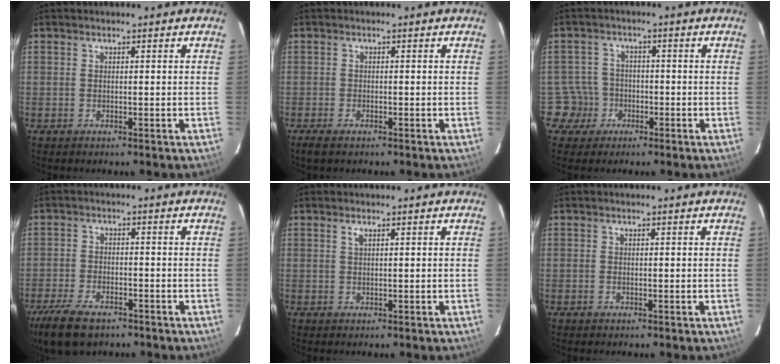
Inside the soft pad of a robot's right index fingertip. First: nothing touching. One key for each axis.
{"total": 2.9, "fx": -2.1, "fy": 1.0, "fz": 1.7, "tx": -0.039, "ty": -0.009, "tz": -0.041}
{"total": 4.6, "fx": -2.0, "fy": 4.1, "fz": -0.4, "tx": 0.006, "ty": 0.022, "tz": -0.035}
{"total": 11.0, "fx": -7.9, "fy": 4.7, "fz": 6.1, "tx": -0.155, "ty": -0.025, "tz": -0.144}
{"total": 0.7, "fx": 0.4, "fy": 0.1, "fz": 0.5, "tx": -0.010, "ty": 0.003, "tz": 0.008}
{"total": 0.0}